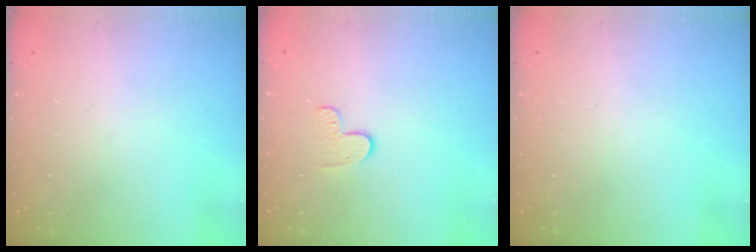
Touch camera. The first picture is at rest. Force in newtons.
{"total": 4.6, "press": 4.5, "slide": 0.5}
{"total": 0.0}